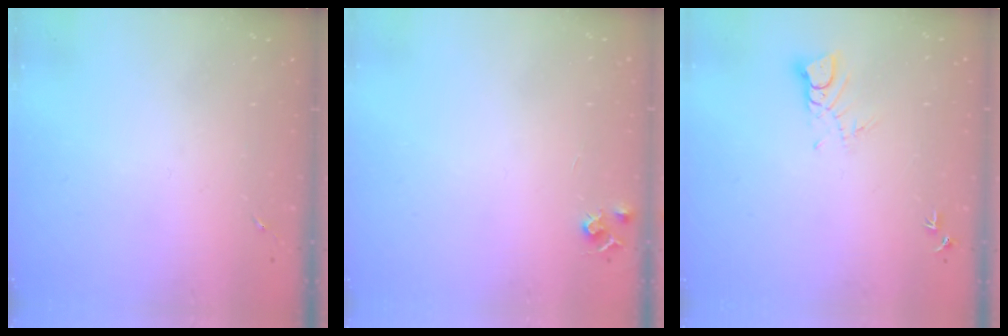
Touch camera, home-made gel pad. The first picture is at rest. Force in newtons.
{"total": 5.2, "press": 5.2, "slide": 0.7}
{"total": 4.3, "press": 4.3, "slide": 0.4}